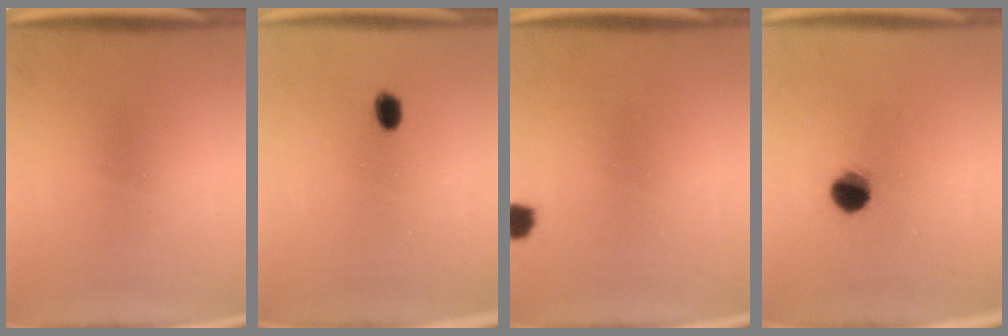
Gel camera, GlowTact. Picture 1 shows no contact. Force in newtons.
{"total": 2.4}
{"total": 2.2}
{"total": 6.5}